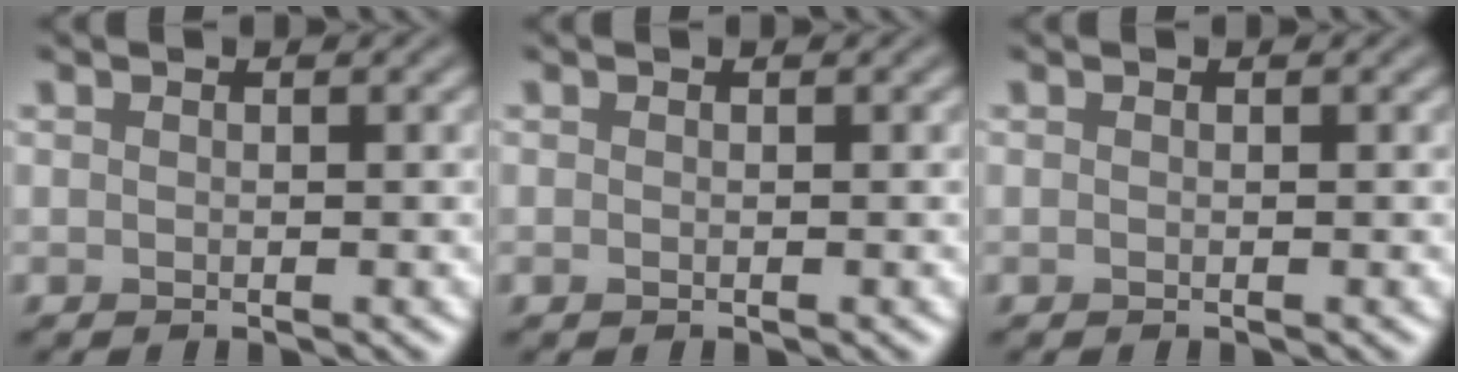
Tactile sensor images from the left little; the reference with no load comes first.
{"total": 0.0}
{"total": 0.0}